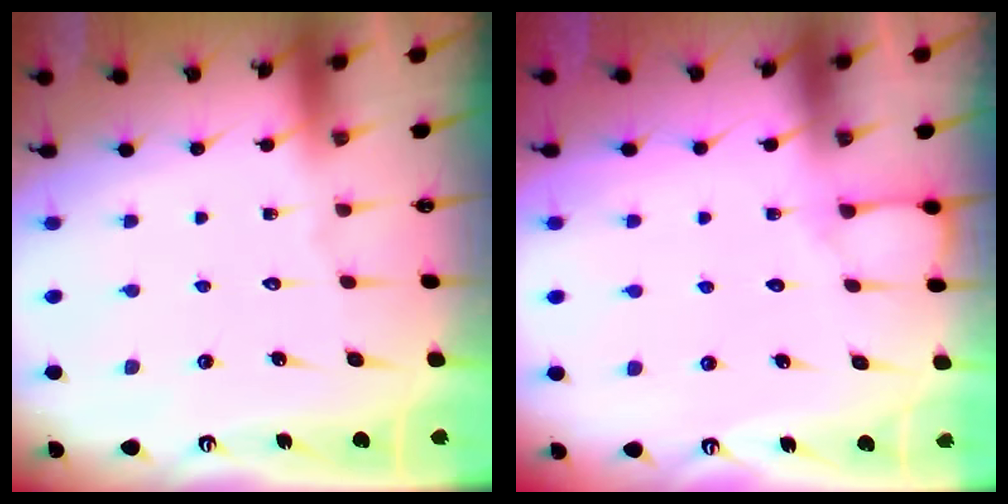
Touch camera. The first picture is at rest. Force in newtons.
{"total": 3.8, "press": 3.8, "slide": 0.4}